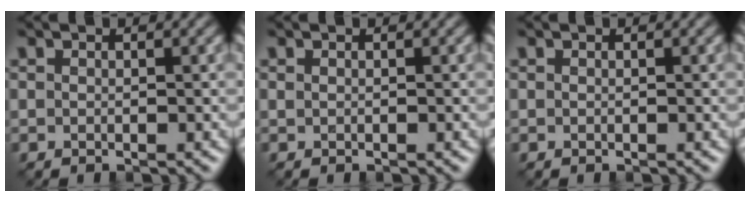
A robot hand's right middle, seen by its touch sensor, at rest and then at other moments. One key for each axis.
{"total": 0.0}
{"total": 0.0}